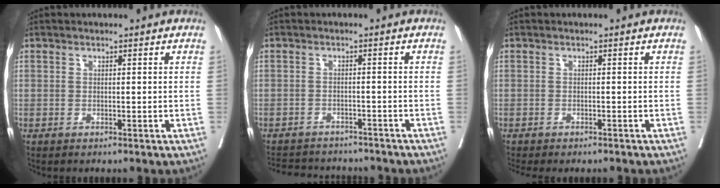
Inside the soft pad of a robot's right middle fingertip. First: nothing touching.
{"total": 11.6, "force": [-10.7, 3.1, 3.3], "torque": [-0.063, 0.004, -0.136]}
{"total": 4.6, "force": [-4.1, 1.0, 1.7], "torque": [-0.017, -0.002, -0.057]}